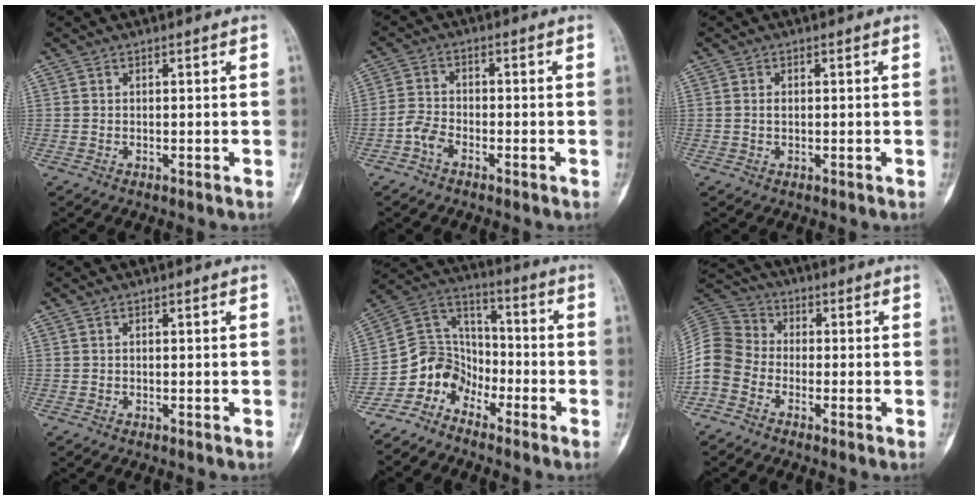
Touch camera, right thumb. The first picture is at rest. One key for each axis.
{"total": 3.6, "fx": -2.2, "fy": 2.1, "fz": 2.0, "tx": -0.034, "ty": 0.015, "tz": -0.048}
{"total": 1.0, "fx": 0.0, "fy": 0.6, "fz": 0.7, "tx": -0.011, "ty": 0.001, "tz": 0.001}
{"total": 0.0}
{"total": 9.3, "fx": -6.5, "fy": 6.4, "fz": 1.8, "tx": -0.007, "ty": 0.088, "tz": -0.145}
{"total": 9.0, "fx": -3.5, "fy": 7.2, "fz": 4.2, "tx": -0.076, "ty": 0.037, "tz": -0.085}